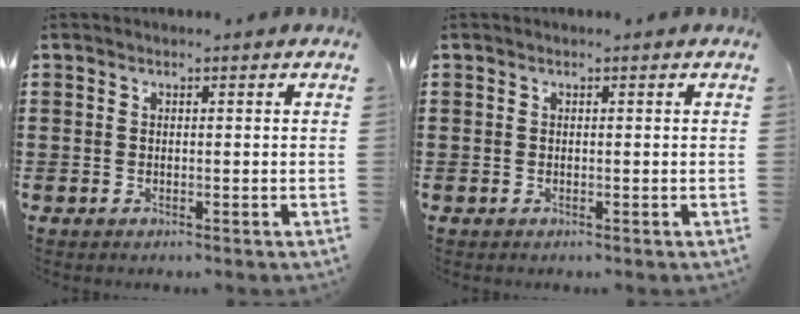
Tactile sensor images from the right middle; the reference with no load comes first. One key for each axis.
{"total": 0.0}